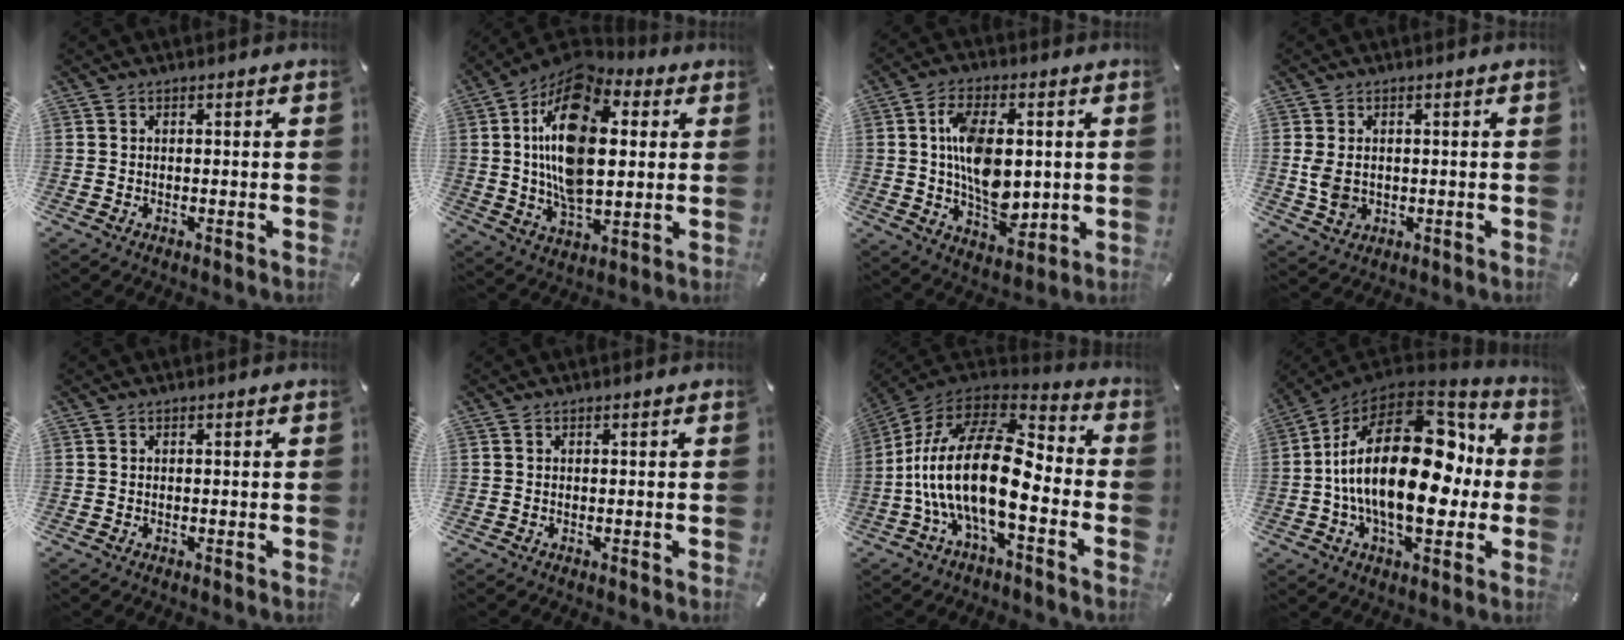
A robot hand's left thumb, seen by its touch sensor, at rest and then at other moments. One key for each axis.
{"total": 20.4, "fx": 4.1, "fy": 12.2, "fz": 15.8, "tx": -0.315, "ty": -0.004, "tz": 0.060}
{"total": 13.5, "fx": 0.9, "fy": 8.2, "fz": 10.8, "tx": -0.187, "ty": 0.004, "tz": 0.016}
{"total": 4.5, "fx": 0.0, "fy": 3.5, "fz": 2.8, "tx": -0.058, "ty": -0.001, "tz": -0.002}
{"total": 0.0}
{"total": 0.0}
{"total": 24.1, "fx": -4.5, "fy": 11.0, "fz": 21.0, "tx": -0.436, "ty": 0.017, "tz": -0.076}
{"total": 28.2, "fx": 0.6, "fy": 15.3, "fz": 23.6, "tx": -0.423, "ty": -0.001, "tz": 0.016}